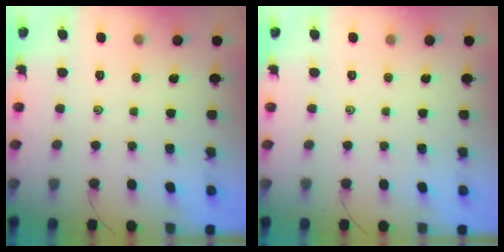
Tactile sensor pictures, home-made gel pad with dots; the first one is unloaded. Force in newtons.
{"total": 0.0}